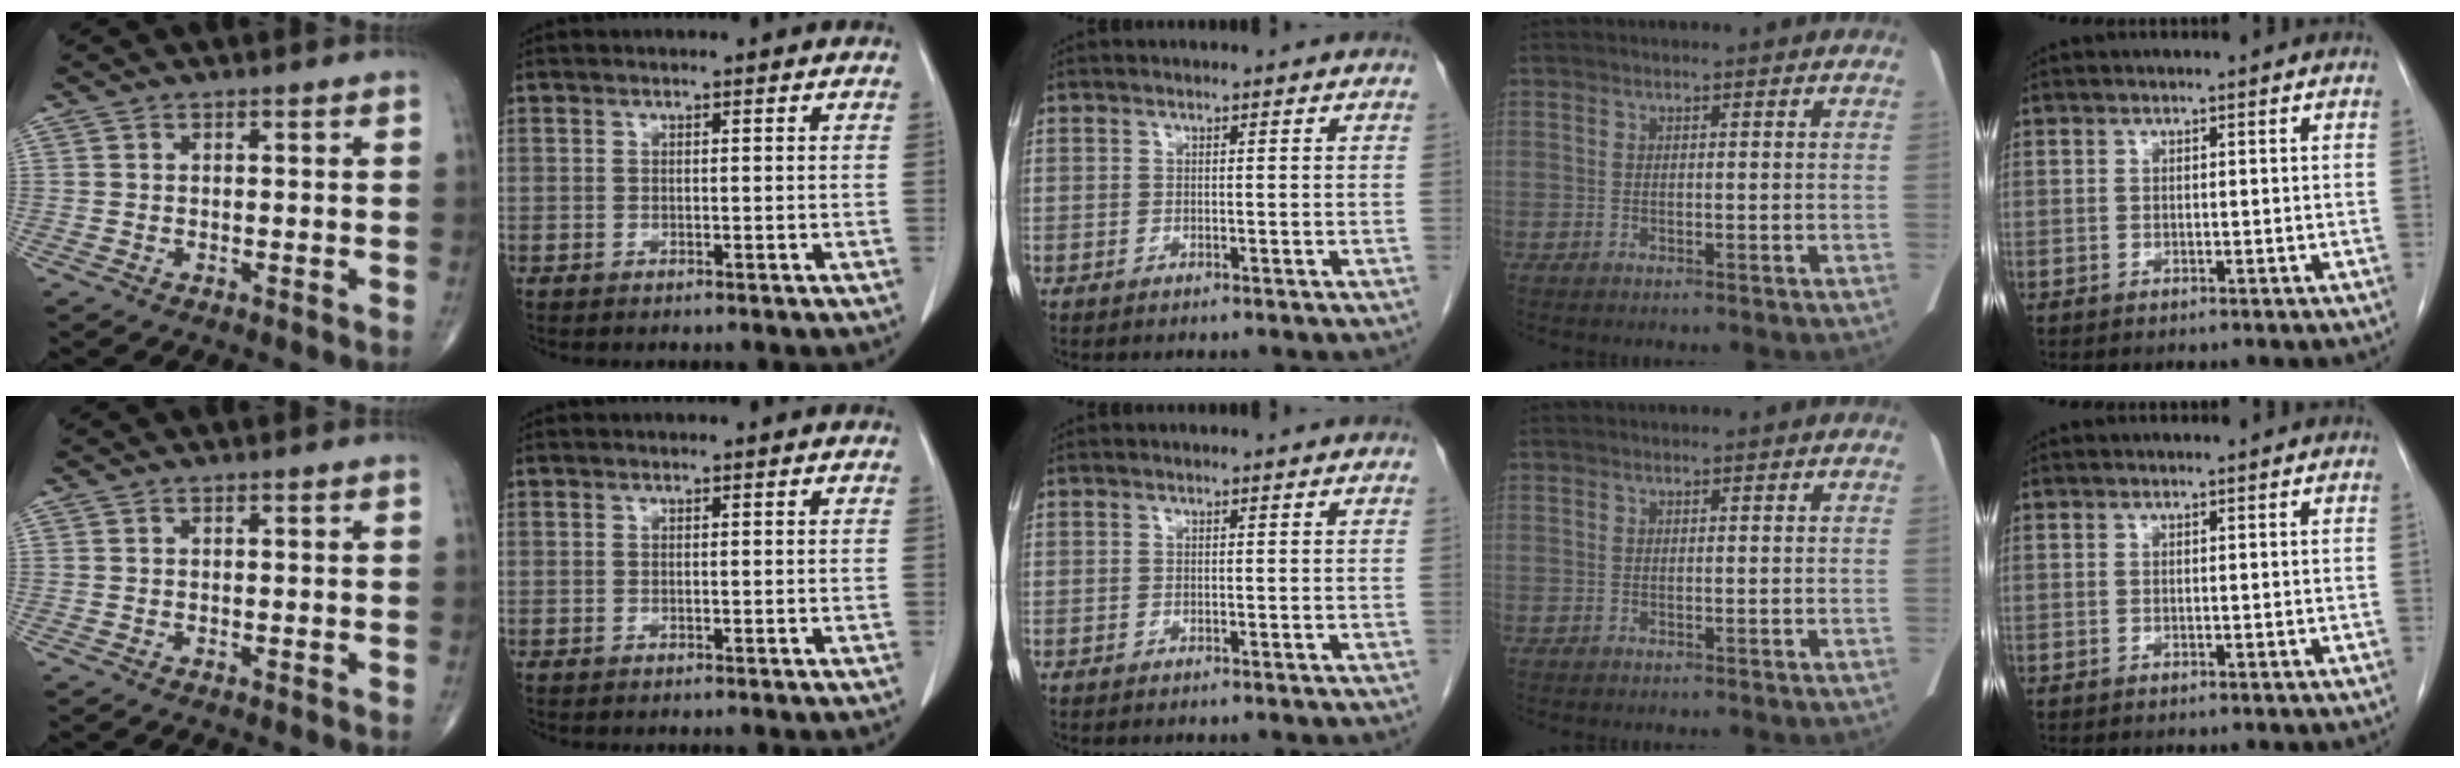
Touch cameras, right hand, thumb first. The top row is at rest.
{}